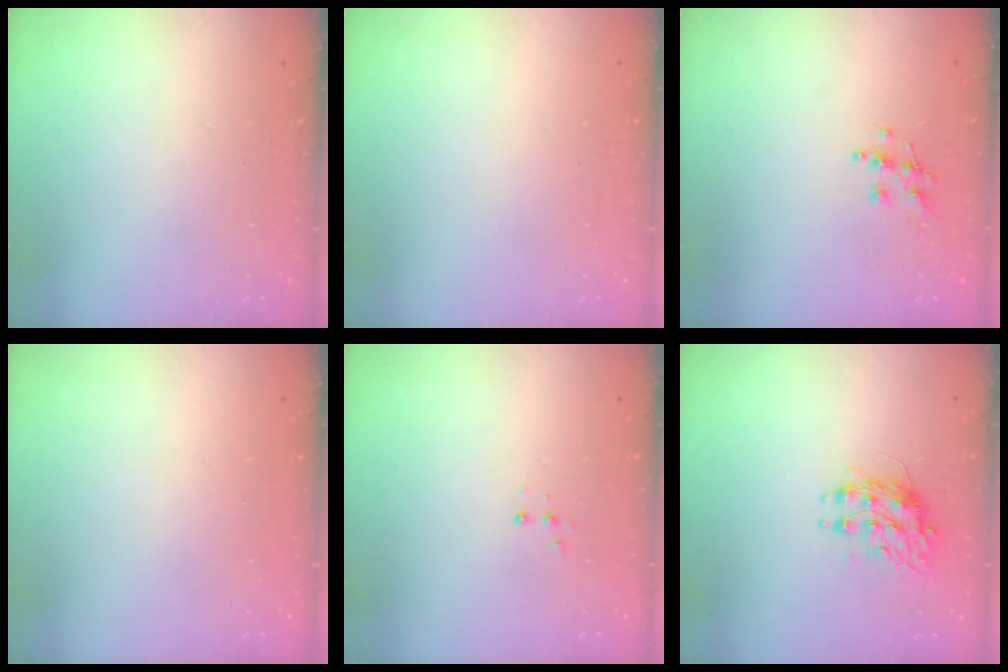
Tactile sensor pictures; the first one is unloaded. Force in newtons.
{"total": 0.0}
{"total": 7.8, "press": 7.7, "slide": 0.5}
{"total": 0.0}
{"total": 3.0, "press": 2.9, "slide": 0.7}
{"total": 8.3, "press": 8.2, "slide": 0.6}